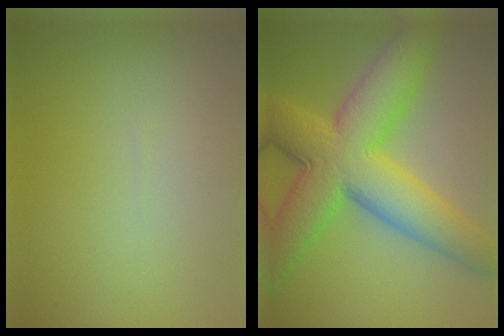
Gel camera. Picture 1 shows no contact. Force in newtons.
{"total": 11.9, "press": 11.9, "slide": 0.2}